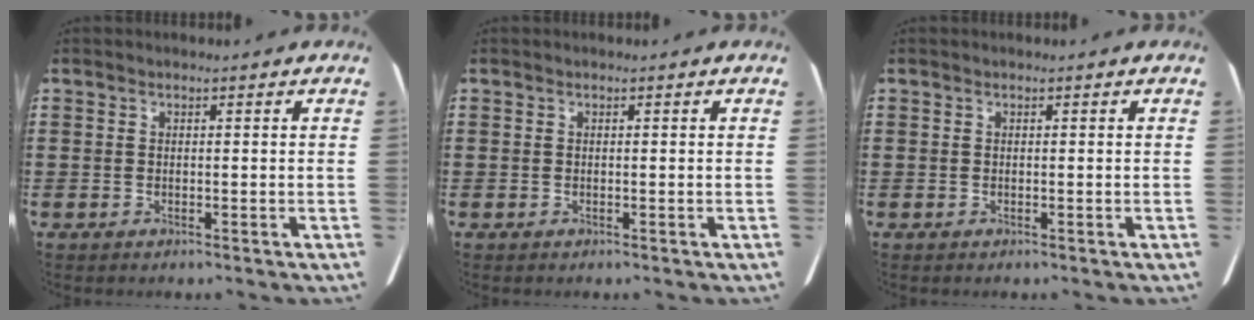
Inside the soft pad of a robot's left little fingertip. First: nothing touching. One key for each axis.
{"total": 0.0}
{"total": 0.0}